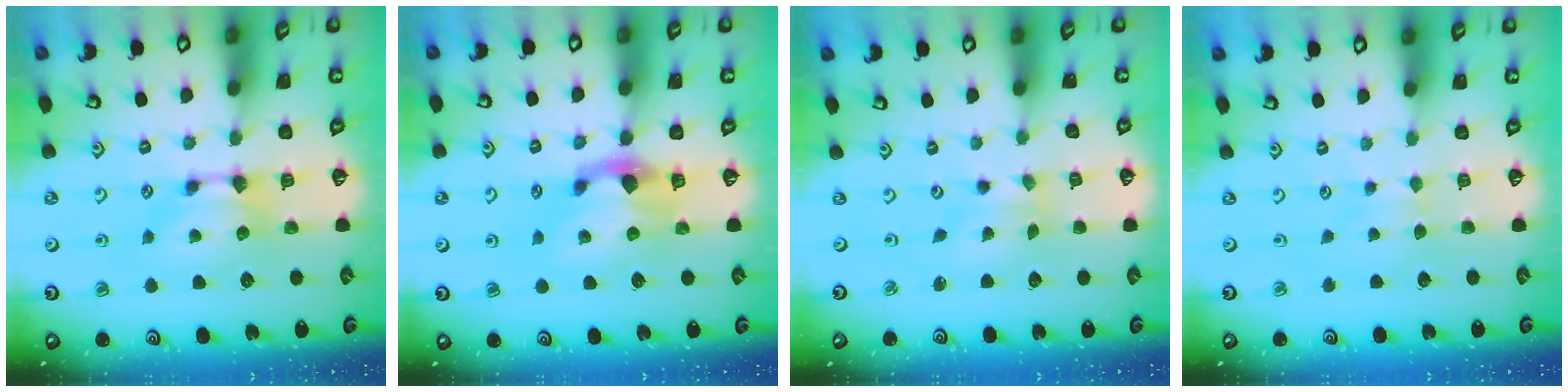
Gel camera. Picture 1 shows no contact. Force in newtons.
{"total": 1.9, "press": 1.3, "slide": 1.4}
{"total": 2.4, "press": 2.2, "slide": 1.0}
{"total": 2.8, "press": 2.8, "slide": 0.5}